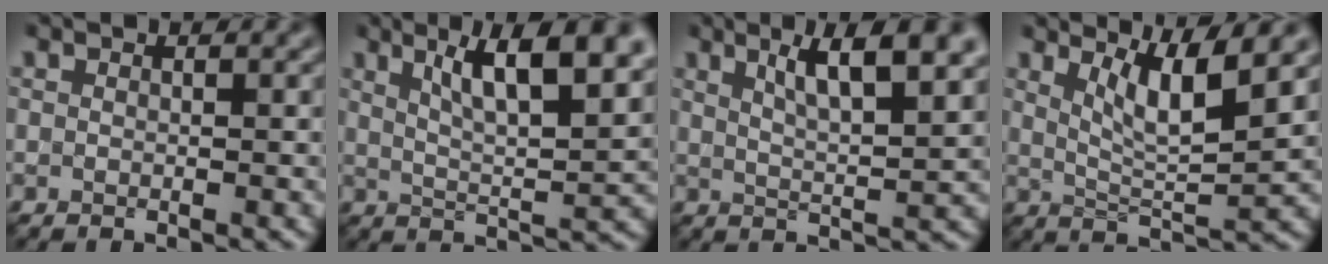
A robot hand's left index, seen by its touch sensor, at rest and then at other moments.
{"total": 9.6, "force": [4.7, 2.7, 8.0], "torque": [-0.106, 0.017, 0.071]}
{"total": 7.1, "force": [3.7, 1.8, 5.8], "torque": [-0.074, 0.010, 0.055]}
{"total": 5.4, "force": [2.8, 1.1, 4.4], "torque": [-0.073, -0.008, 0.053]}